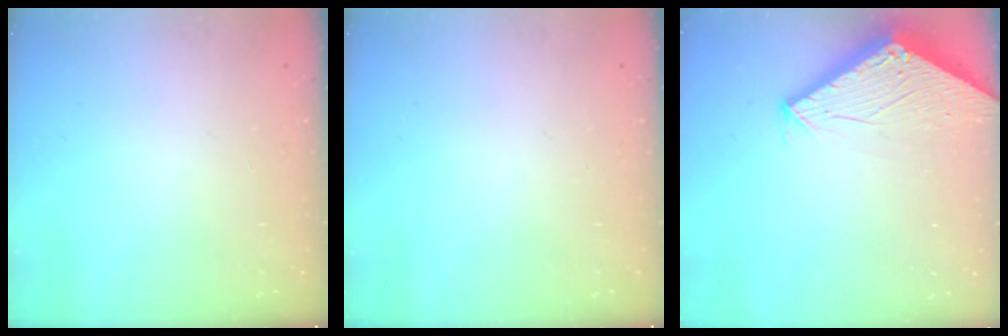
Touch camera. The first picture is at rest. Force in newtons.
{"total": 0.0}
{"total": 2.8, "press": 2.8, "slide": 0.2}